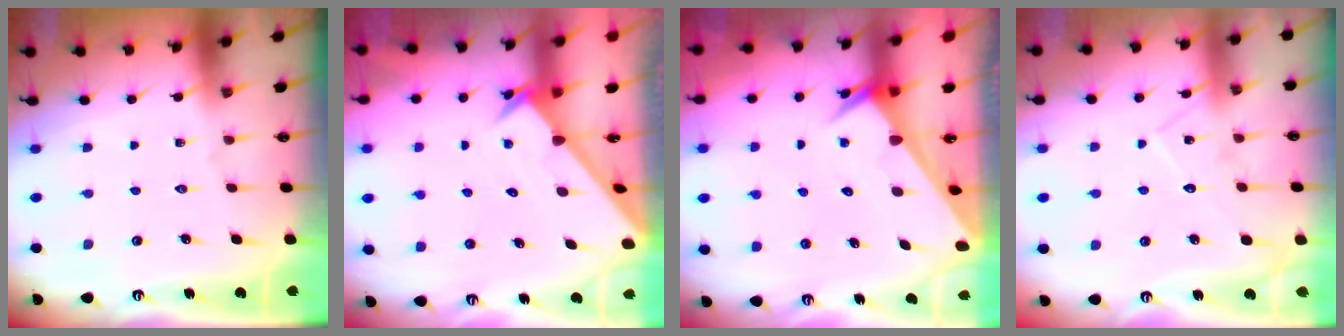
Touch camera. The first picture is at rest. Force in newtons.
{"total": 2.2, "press": 2.2, "slide": 0.2}
{"total": 2.8, "press": 2.8, "slide": 0.0}
{"total": 9.8, "press": 9.8, "slide": 0.7}